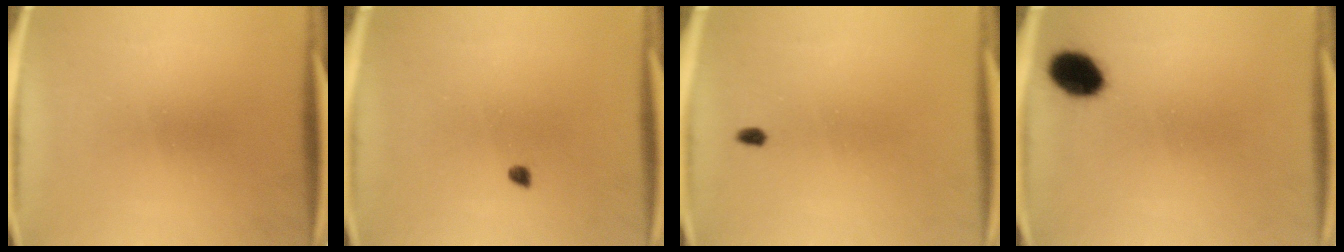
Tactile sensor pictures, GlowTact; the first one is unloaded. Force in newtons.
{"total": 1.0}
{"total": 1.1}
{"total": 7.1}